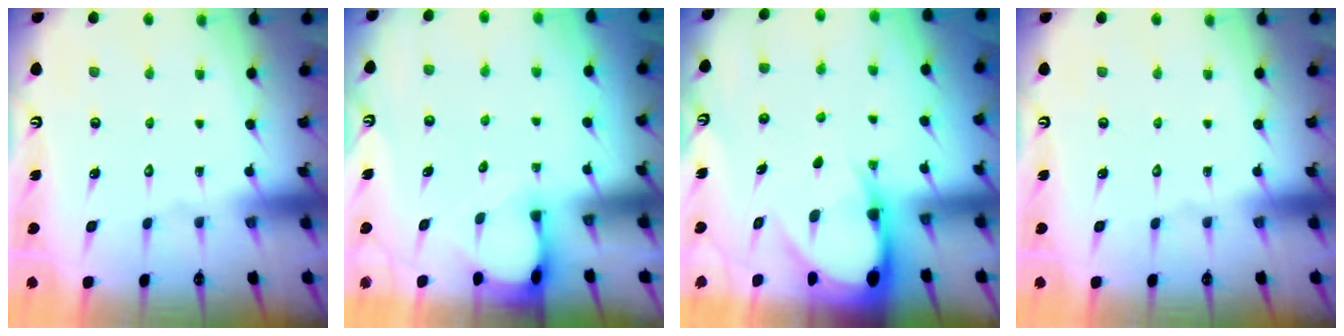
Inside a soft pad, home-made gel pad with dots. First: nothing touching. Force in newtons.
{"total": 2.3, "press": 2.3, "slide": 0.3}
{"total": 7.3, "press": 7.2, "slide": 1.0}
{"total": 0.0}